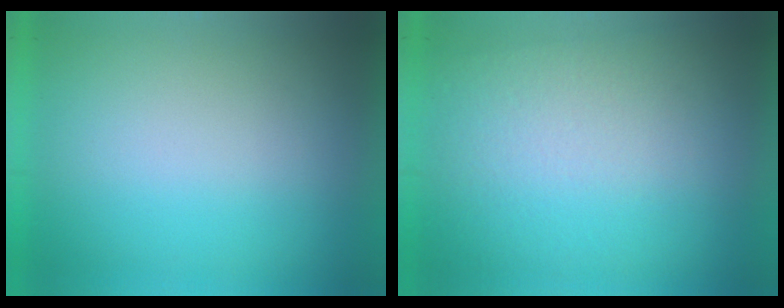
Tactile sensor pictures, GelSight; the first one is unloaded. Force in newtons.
{"total": 2.9}